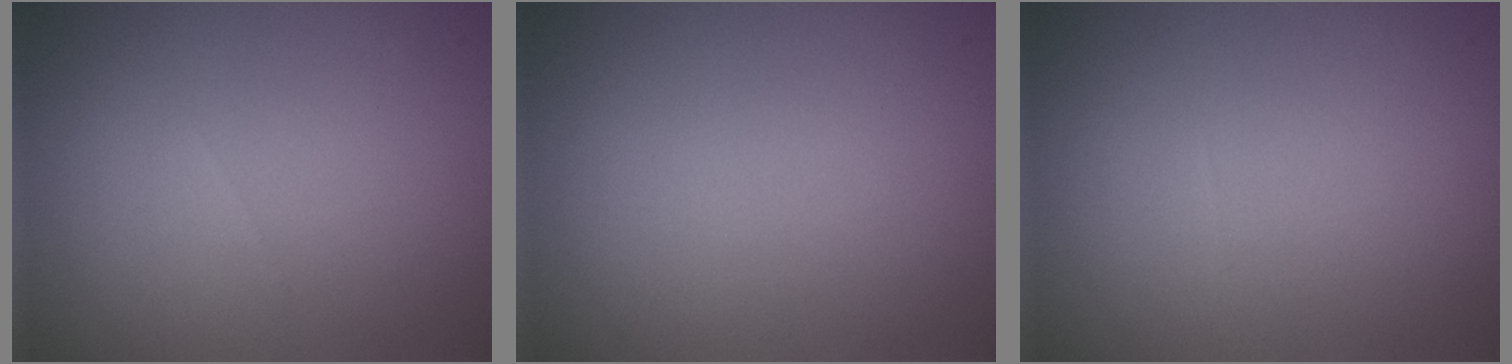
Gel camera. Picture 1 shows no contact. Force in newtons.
{"total": 0.0}
{"total": 0.0}